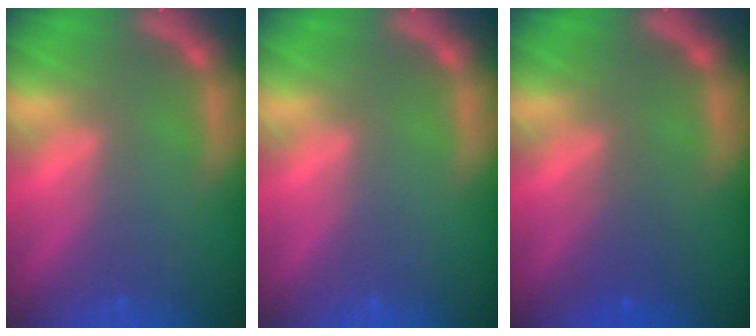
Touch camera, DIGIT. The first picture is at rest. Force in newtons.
{"total": 0.0}
{"total": 2.0}